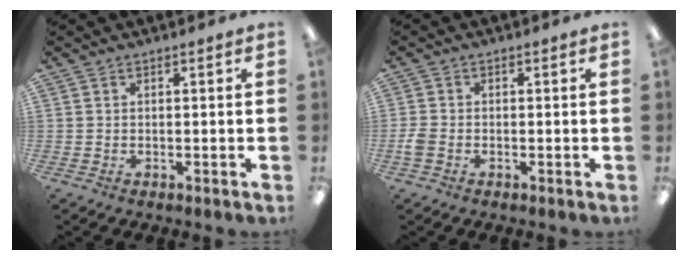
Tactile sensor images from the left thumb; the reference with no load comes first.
{"total": 2.4, "force": [-0.7, 1.7, 1.6], "torque": [-0.034, 0.002, -0.014]}